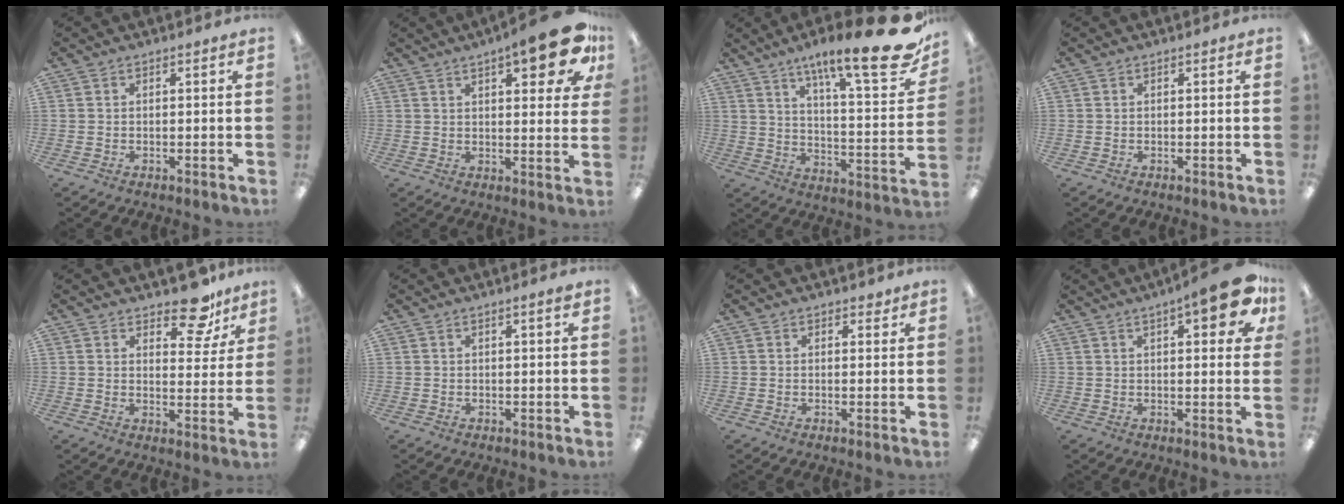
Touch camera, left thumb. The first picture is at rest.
{"total": 13.0, "force": [7.4, 3.8, 10.0], "torque": [-0.129, -0.035, 0.116]}
{"total": 21.1, "force": [14.5, 4.6, 14.6], "torque": [-0.218, -0.101, 0.229]}
{"total": 0.0}
{"total": 10.9, "force": [8.3, 4.8, 5.3], "torque": [-0.055, -0.052, 0.143]}
{"total": 0.9, "force": [0.5, 0.0, 0.7], "torque": [-0.014, 0.000, 0.009]}
{"total": 1.5, "force": [1.2, 0.9, 0.4], "torque": [0.000, -0.001, 0.020]}
{"total": 11.8, "force": [5.9, 3.8, 9.5], "torque": [-0.121, -0.021, 0.092]}